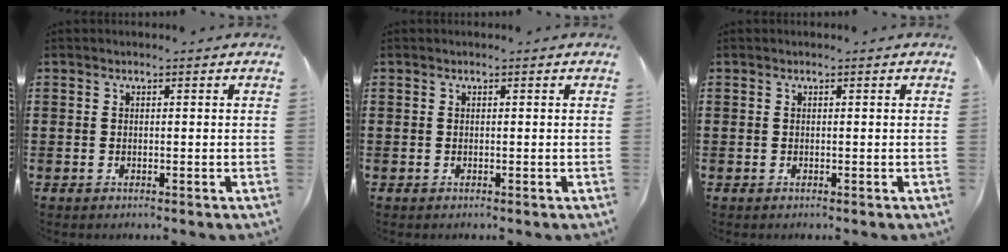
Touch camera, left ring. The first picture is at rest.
{"total": 0.0}
{"total": 0.0}